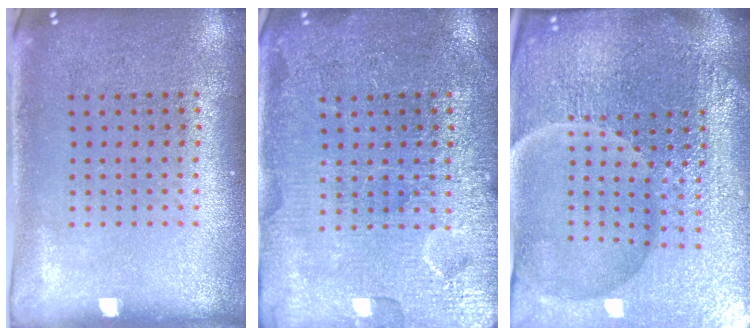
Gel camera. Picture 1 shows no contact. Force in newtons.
{"total": 3.9, "press": 3.9, "slide": 0.5}
{"total": 7.3, "press": 6.4, "slide": 3.5}